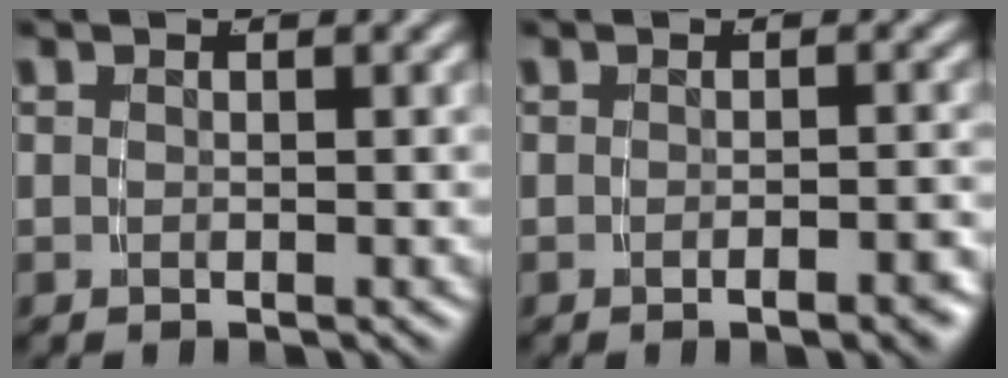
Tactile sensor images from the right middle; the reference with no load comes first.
{"total": 1.8, "force": [-1.5, -0.2, 1.1], "torque": [-0.015, 0.005, -0.025]}